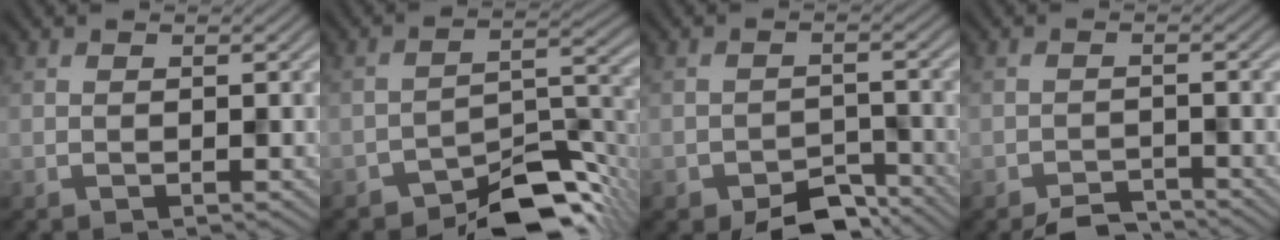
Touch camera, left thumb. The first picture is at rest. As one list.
[{"total": 8.8, "force": [-6.9, 3.2, 4.4], "torque": [-0.045, 0.003, -0.126]}, {"total": 5.4, "force": [-4.0, 2.6, 2.4], "torque": [-0.036, -0.006, -0.064]}, {"total": 3.1, "force": [-2.8, 0.8, 0.9], "torque": [-0.013, -0.001, -0.053]}]